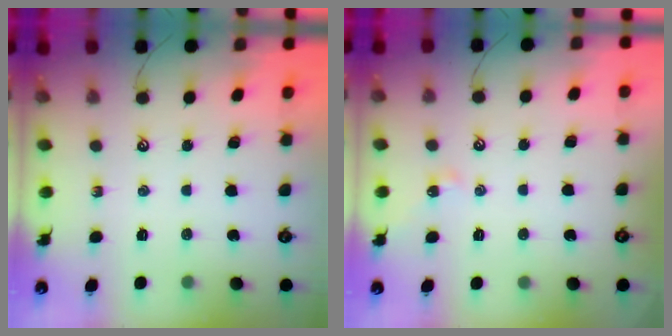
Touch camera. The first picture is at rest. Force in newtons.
{"total": 2.4, "press": 2.4, "slide": 0.5}